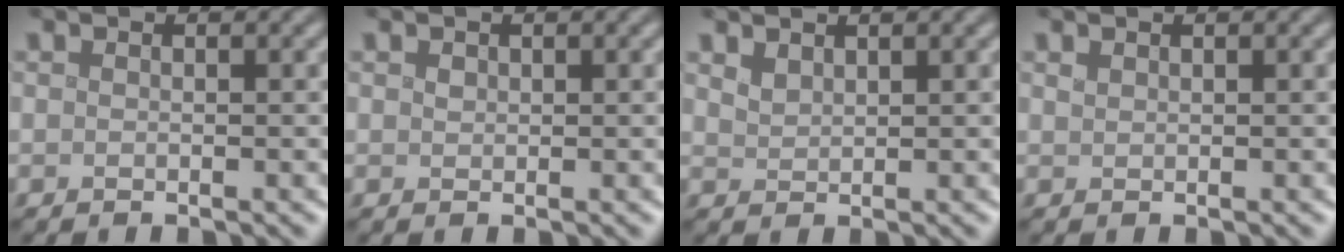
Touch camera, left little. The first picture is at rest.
{"total": 0.6, "force": [0.3, 0.4, 0.2], "torque": [-0.004, -0.002, 0.007]}
{"total": 1.3, "force": [1.2, 0.5, 0.4], "torque": [-0.014, -0.001, 0.028]}
{"total": 0.5, "force": [0.5, 0.2, 0.1], "torque": [-0.004, 0.000, 0.012]}